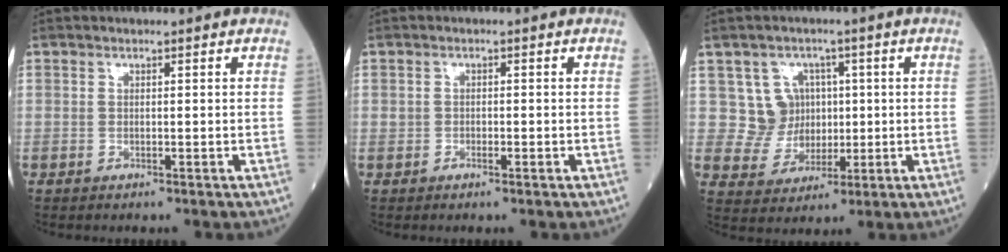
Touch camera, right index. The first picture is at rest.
{"total": 0.9, "force": [-0.4, 0.5, 0.7], "torque": [-0.011, 0.001, -0.003]}
{"total": 6.8, "force": [1.6, 6.6, 0.5], "torque": [0.002, 0.024, 0.033]}